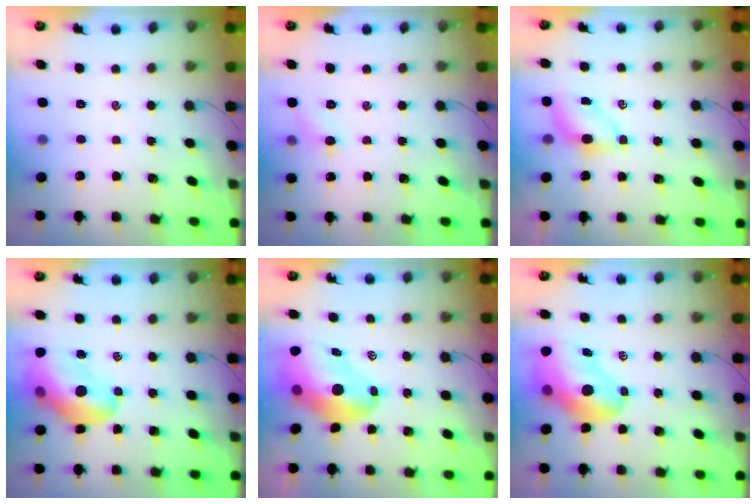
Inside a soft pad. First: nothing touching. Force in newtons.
{"total": 5.2, "press": 4.9, "slide": 1.6}
{"total": 5.1, "press": 5.0, "slide": 1.2}
{"total": 16.3, "press": 15.5, "slide": 4.8}
{"total": 12.4, "press": 11.9, "slide": 3.5}
{"total": 16.4, "press": 15.7, "slide": 4.8}